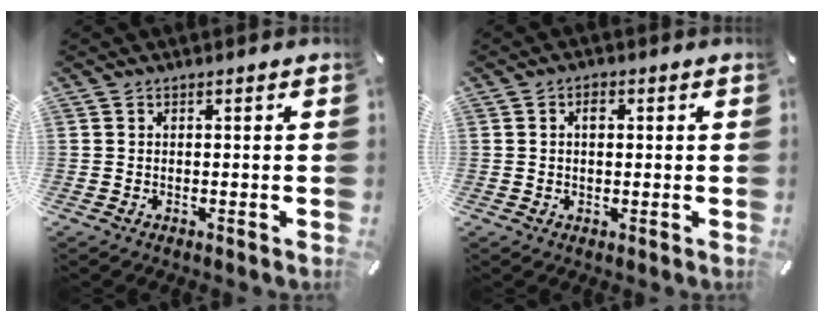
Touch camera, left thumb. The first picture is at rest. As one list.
[{"total": 2.1, "force": [0.5, 1.3, 1.6], "torque": [-0.027, 0.003, 0.005]}]